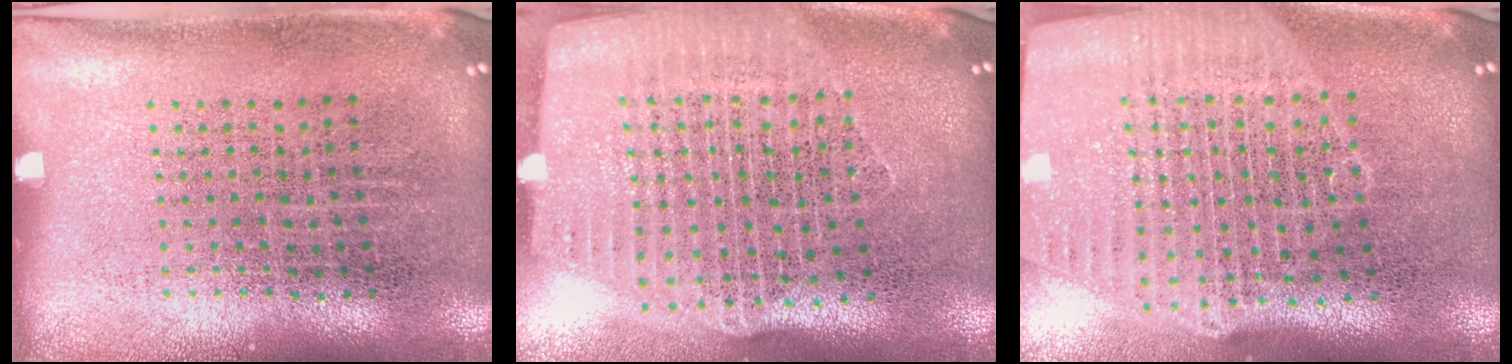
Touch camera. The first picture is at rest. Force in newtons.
{"total": 2.7, "press": 2.3, "slide": 1.4}
{"total": 2.6, "press": 2.2, "slide": 1.4}